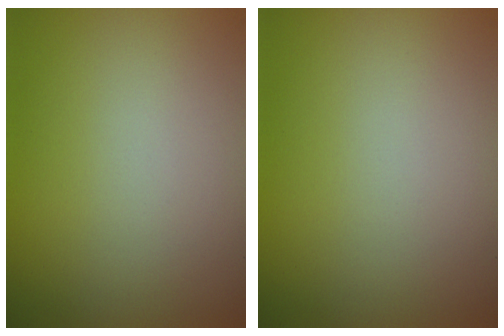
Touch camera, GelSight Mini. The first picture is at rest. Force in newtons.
{"total": 0.0}